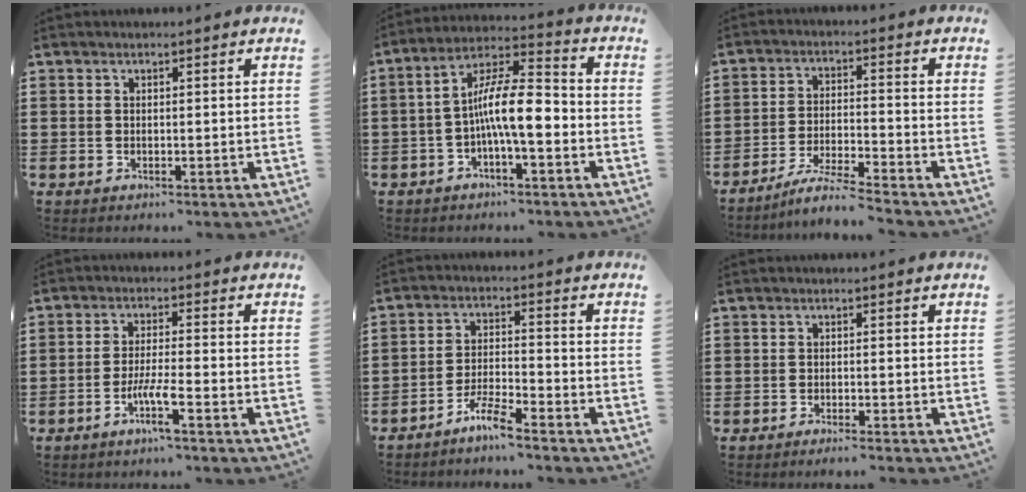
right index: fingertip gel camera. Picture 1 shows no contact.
{"total": 10.5, "force": [-2.2, 2.9, 9.8], "torque": [-0.188, 0.000, -0.041]}
{"total": 5.4, "force": [-4.9, -0.5, 2.1], "torque": [-0.050, -0.015, -0.096]}
{"total": 4.8, "force": [-2.6, 0.0, 4.1], "torque": [-0.090, -0.012, -0.053]}
{"total": 4.8, "force": [-4.3, 0.1, 2.1], "torque": [-0.062, -0.003, -0.088]}
{"total": 1.1, "force": [-1.0, -0.2, 0.4], "torque": [-0.008, -0.002, -0.019]}